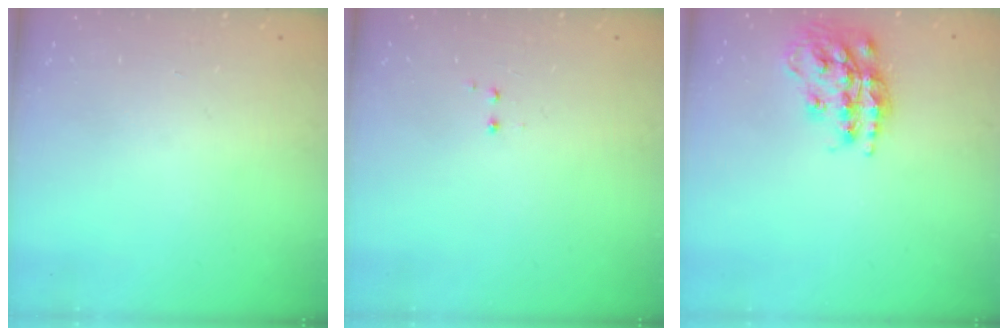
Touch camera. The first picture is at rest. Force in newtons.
{"total": 1.2, "press": 1.0, "slide": 0.6}
{"total": 17.1, "press": 17.1, "slide": 1.0}